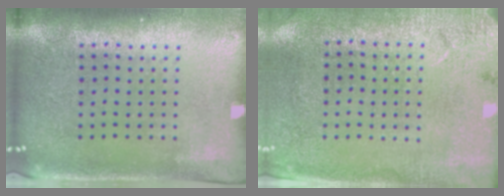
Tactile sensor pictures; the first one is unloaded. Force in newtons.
{"total": 2.8, "press": 2.2, "slide": 1.6}